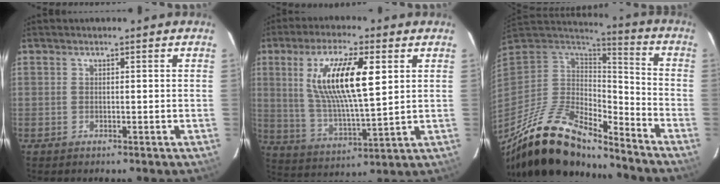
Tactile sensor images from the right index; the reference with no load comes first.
{"total": 15.5, "force": [4.6, 4.0, 14.2], "torque": [-0.270, 0.001, 0.093]}
{"total": 23.0, "force": [-17.7, 7.0, 12.8], "torque": [-0.248, -0.035, -0.314]}